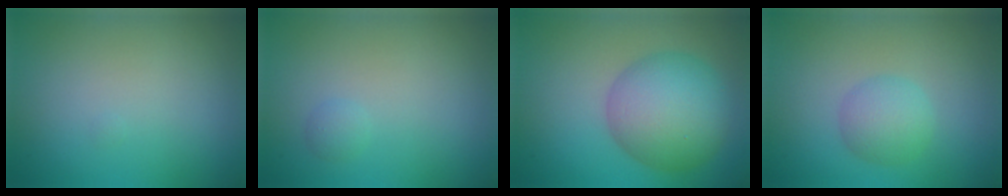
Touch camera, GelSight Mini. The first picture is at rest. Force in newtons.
{"total": 0.7, "press": 0.7, "slide": 0.1}
{"total": 8.1, "press": 8.1, "slide": 0.2}
{"total": 2.9, "press": 2.9, "slide": 0.0}